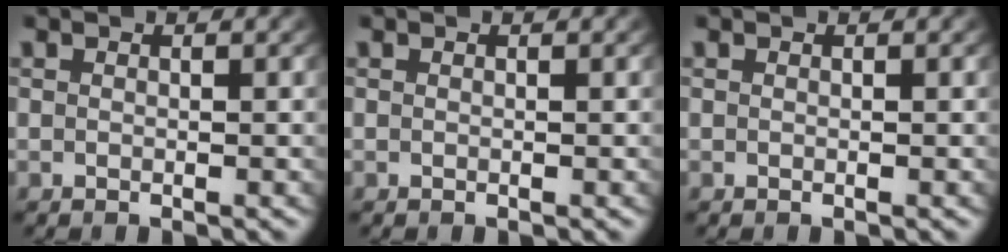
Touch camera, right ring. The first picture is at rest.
{"total": 0.0}
{"total": 0.0}